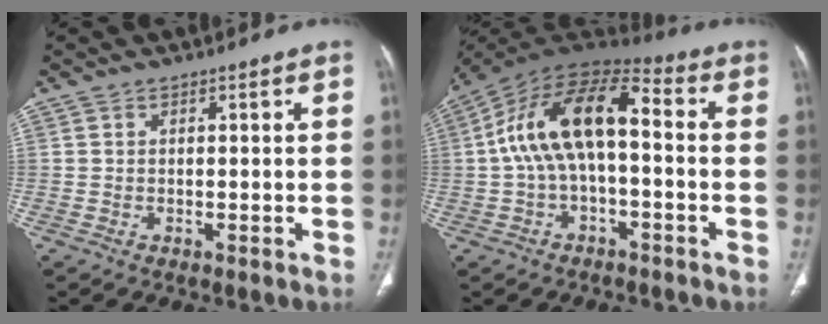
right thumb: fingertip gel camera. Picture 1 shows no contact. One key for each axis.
{"total": 15.6, "fx": 0.1, "fy": 7.7, "fz": 13.6, "tx": -0.245, "ty": 0.055, "tz": -0.009}